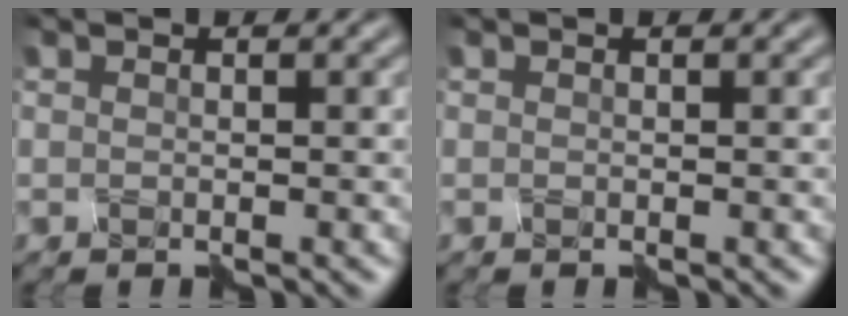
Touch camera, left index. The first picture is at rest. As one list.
[{"total": 0.0}]